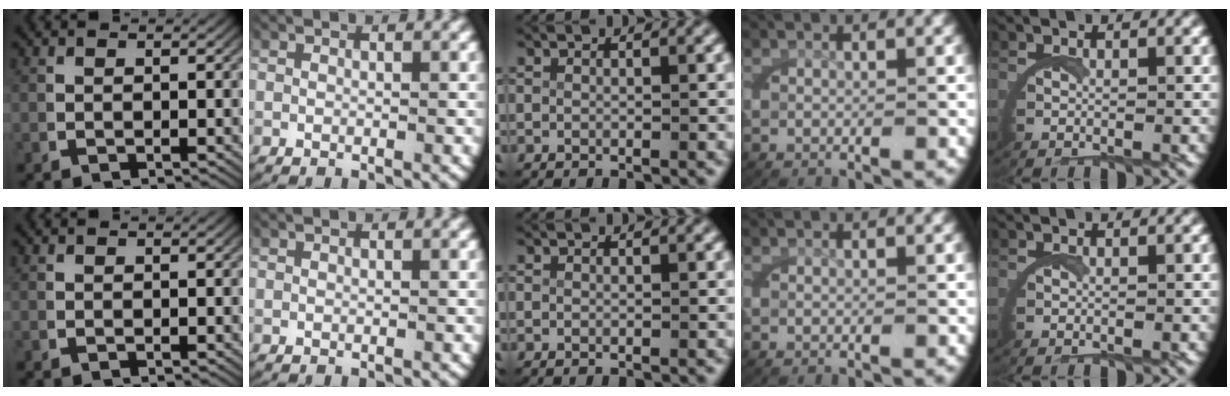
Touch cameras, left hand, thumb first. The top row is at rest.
{}